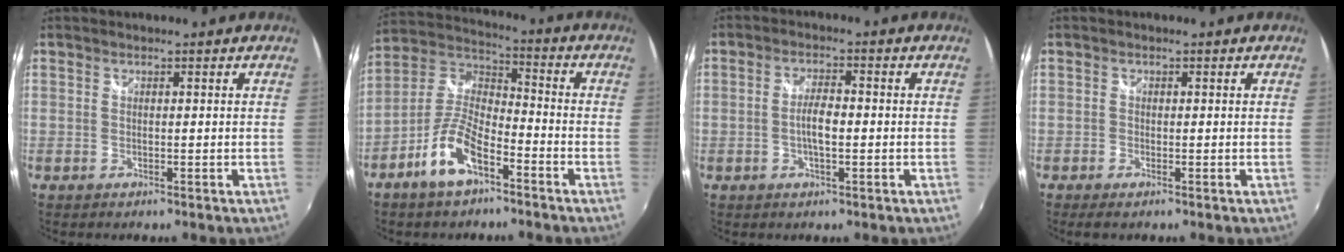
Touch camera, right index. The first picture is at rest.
{"total": 11.3, "force": [-6.3, 4.5, 8.3], "torque": [-0.183, 0.008, -0.118]}
{"total": 4.1, "force": [-0.8, 1.2, 3.8], "torque": [-0.073, 0.004, -0.016]}
{"total": 1.2, "force": [-0.9, 0.4, 0.6], "torque": [-0.015, -0.004, -0.019]}